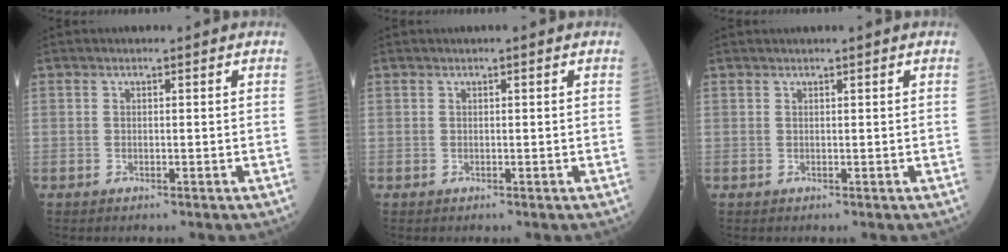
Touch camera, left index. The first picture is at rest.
{"total": 0.0}
{"total": 1.0, "force": [0.8, -0.2, 0.5], "torque": [-0.006, 0.011, 0.020]}